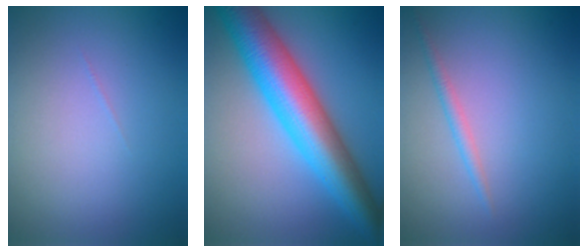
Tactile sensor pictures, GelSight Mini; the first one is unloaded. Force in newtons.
{"total": 10.1, "press": 10.1, "slide": 0.2}
{"total": 1.2, "press": 1.2, "slide": 0.1}